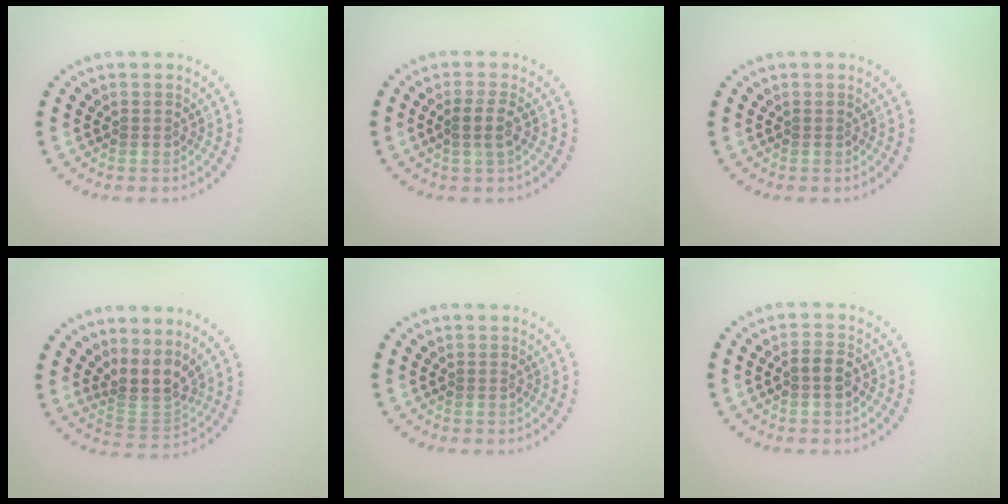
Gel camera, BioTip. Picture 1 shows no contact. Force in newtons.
{"total": 1.8, "press": 1.4, "slide": 1.1}
{"total": 0.0}
{"total": 3.1, "press": 2.4, "slide": 2.0}
{"total": 0.0}
{"total": 1.7, "press": 1.7, "slide": 0.5}